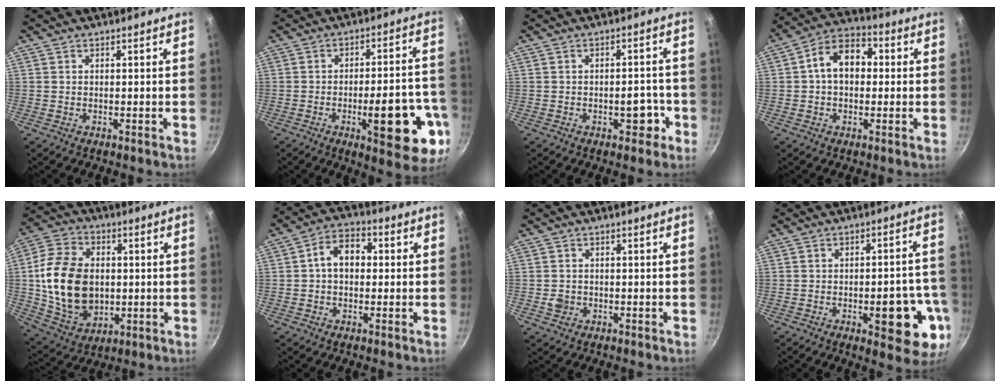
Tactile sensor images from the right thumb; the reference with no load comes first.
{"total": 16.9, "force": [-5.9, 5.6, 14.8], "torque": [-0.163, 0.023, -0.073]}
{"total": 4.7, "force": [-1.9, 2.7, 3.3], "torque": [-0.015, 0.021, -0.025]}
{"total": 10.6, "force": [1.0, 7.4, 7.5], "torque": [-0.088, 0.032, -0.002]}
{"total": 18.9, "force": [0.3, 13.6, 13.2], "torque": [-0.227, 0.005, 0.014]}
{"total": 8.0, "force": [0.7, 5.6, 5.7], "torque": [-0.064, 0.024, -0.002]}
{"total": 2.3, "force": [-0.6, 2.0, 1.0], "torque": [-0.011, 0.007, -0.008]}
{"total": 13.4, "force": [-4.2, 5.3, 11.6], "torque": [-0.107, 0.022, -0.050]}